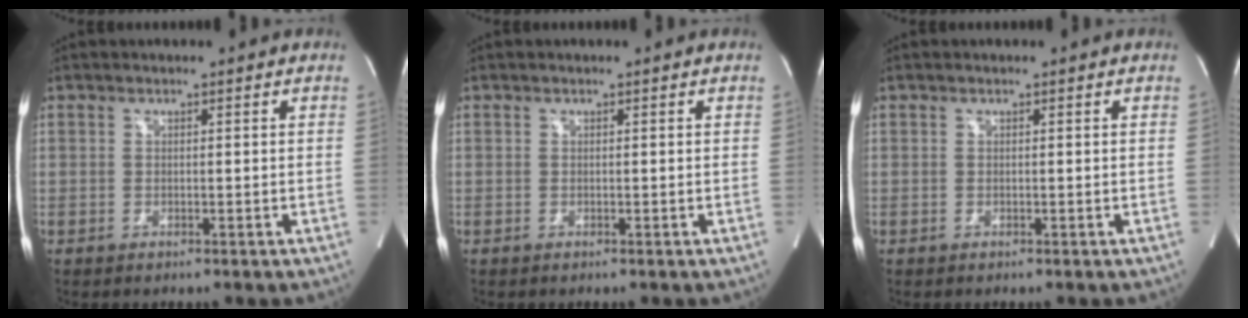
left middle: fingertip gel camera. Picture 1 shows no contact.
{"total": 0.0}
{"total": 0.0}